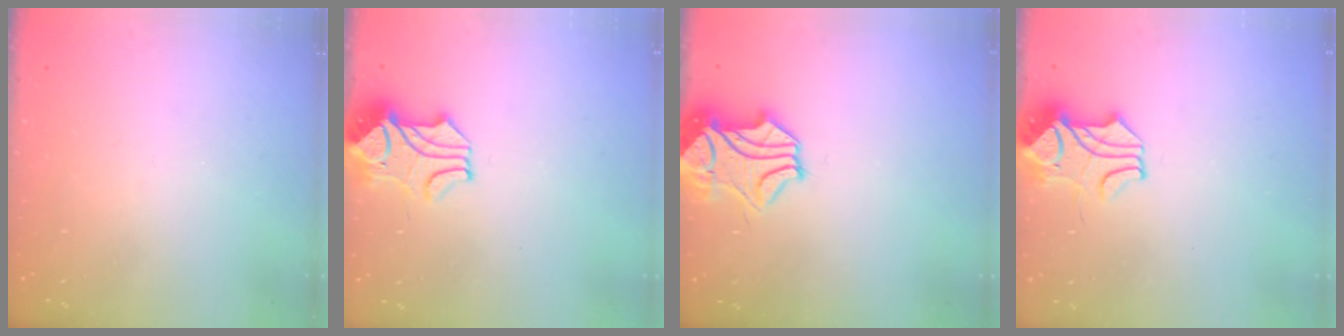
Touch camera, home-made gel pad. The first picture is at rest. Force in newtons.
{"total": 2.5, "press": 2.2, "slide": 1.2}
{"total": 2.0, "press": 1.3, "slide": 1.5}
{"total": 2.8, "press": 2.7, "slide": 0.6}